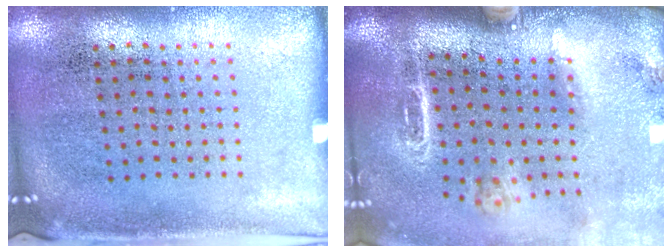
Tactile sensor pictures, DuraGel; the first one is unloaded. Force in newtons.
{"total": 2.6, "press": 2.0, "slide": 1.7}